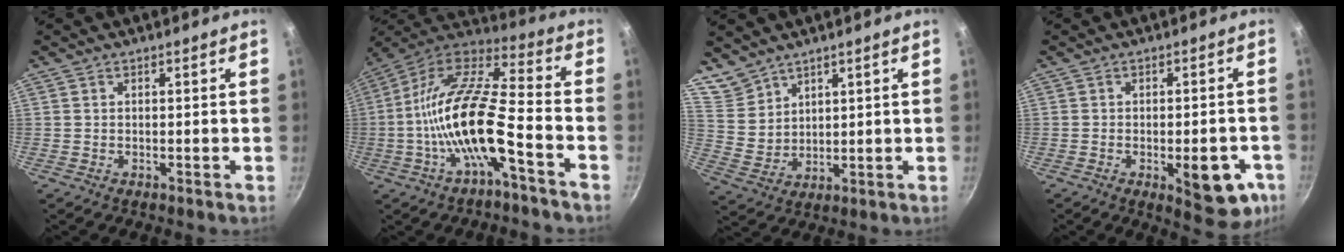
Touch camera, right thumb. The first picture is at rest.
{"total": 18.6, "force": [-6.3, 5.8, 16.6], "torque": [-0.310, 0.050, -0.132]}
{"total": 7.9, "force": [6.4, 4.5, 1.2], "torque": [-0.002, -0.021, 0.142]}
{"total": 11.2, "force": [-3.8, 4.8, 9.4], "torque": [-0.083, 0.010, -0.041]}